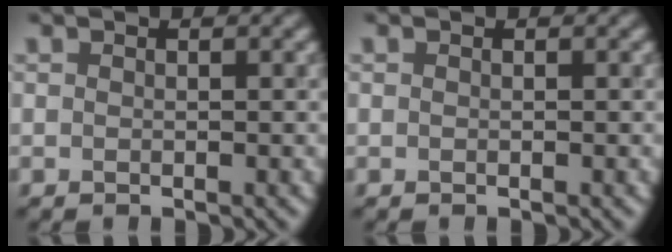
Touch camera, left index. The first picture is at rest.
{"total": 0.0}